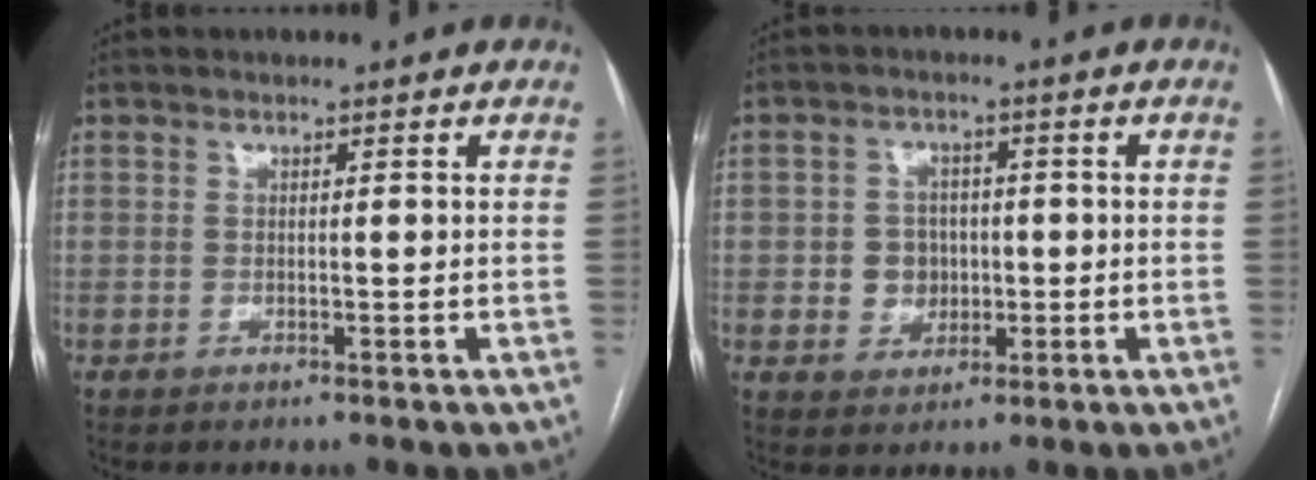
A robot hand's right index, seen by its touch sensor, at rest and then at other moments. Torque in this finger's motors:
{"motor_torque": [0.28, 0.11, 0.09, 0.00]}